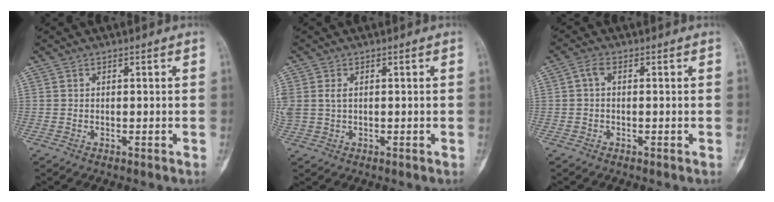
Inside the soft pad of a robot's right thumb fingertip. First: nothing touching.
{"total": 3.5, "force": [0.4, 2.4, 2.5], "torque": [-0.070, 0.007, 0.011]}
{"total": 2.4, "force": [0.3, 1.3, 2.0], "torque": [-0.039, 0.008, 0.004]}